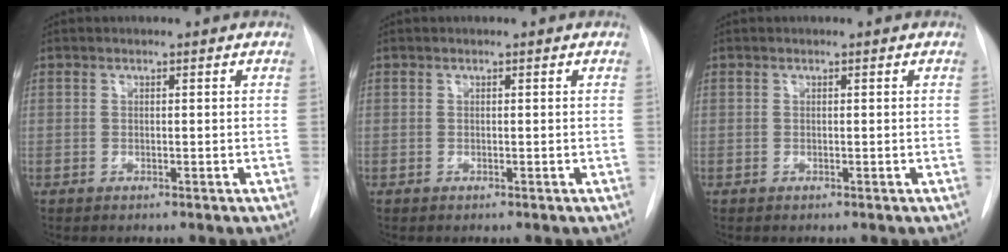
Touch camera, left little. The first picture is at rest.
{"total": 0.0}
{"total": 0.0}